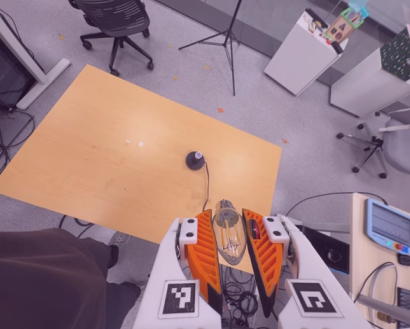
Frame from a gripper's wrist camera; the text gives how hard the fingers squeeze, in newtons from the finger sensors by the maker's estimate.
{"total": 14.6, "left": 16.4, "right": 12.9}